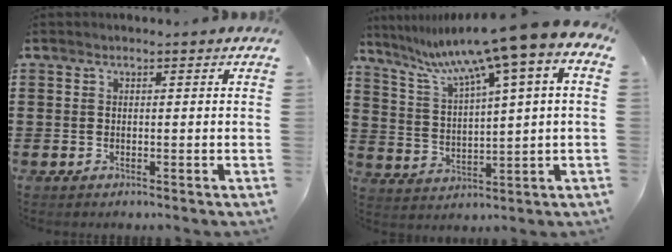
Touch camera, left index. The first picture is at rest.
{"total": 9.0, "force": [6.4, -0.6, 6.3], "torque": [-0.143, -0.045, 0.096]}